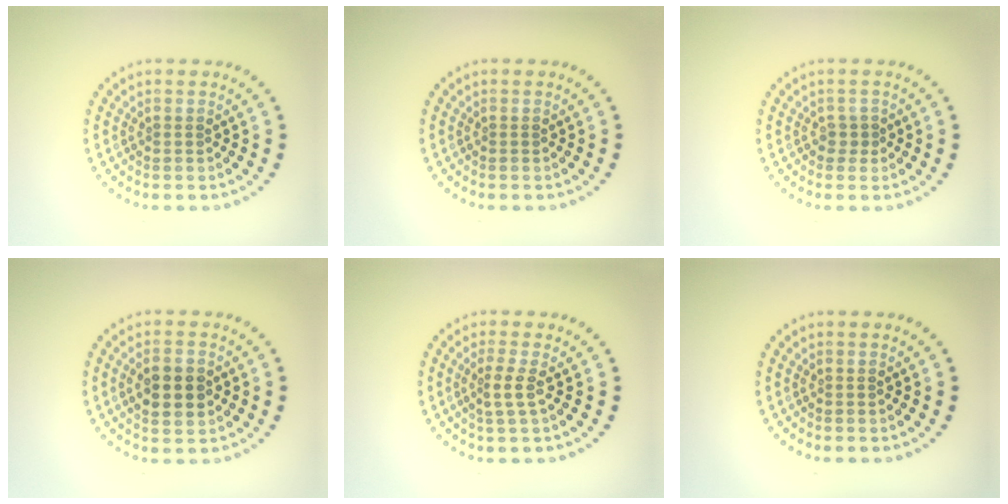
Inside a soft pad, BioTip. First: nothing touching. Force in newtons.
{"total": 0.0}
{"total": 0.7, "press": 0.5, "slide": 0.5}
{"total": 3.4, "press": 3.4, "slide": 0.1}
{"total": 1.7, "press": 1.2, "slide": 1.2}
{"total": 0.0}